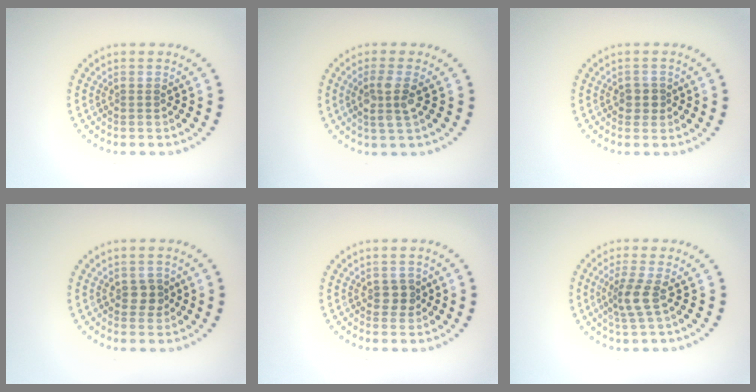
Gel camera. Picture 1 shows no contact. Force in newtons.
{"total": 2.5, "press": 2.2, "slide": 1.2}
{"total": 1.5, "press": 1.4, "slide": 0.6}
{"total": 1.6, "press": 1.5, "slide": 0.4}
{"total": 1.4, "press": 1.4, "slide": 0.4}
{"total": 2.4, "press": 1.8, "slide": 1.6}